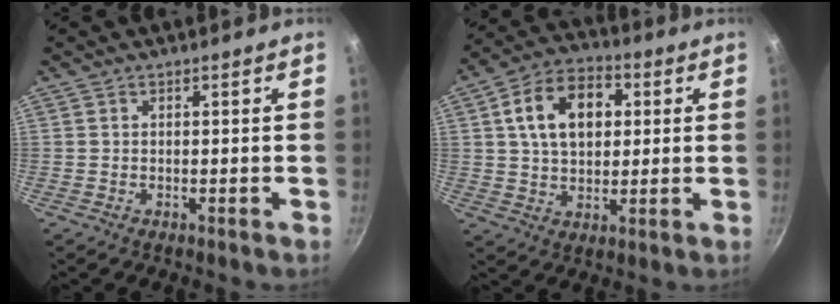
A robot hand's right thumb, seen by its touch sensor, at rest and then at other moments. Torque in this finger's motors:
{"motor_torque": [-0.94, 1.51, 0.58, 0.22, 0.24]}